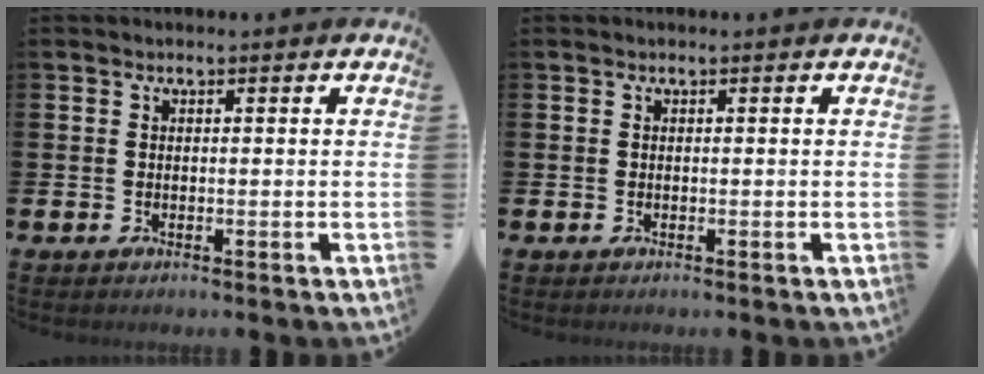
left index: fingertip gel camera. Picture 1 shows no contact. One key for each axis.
{"total": 0.0}